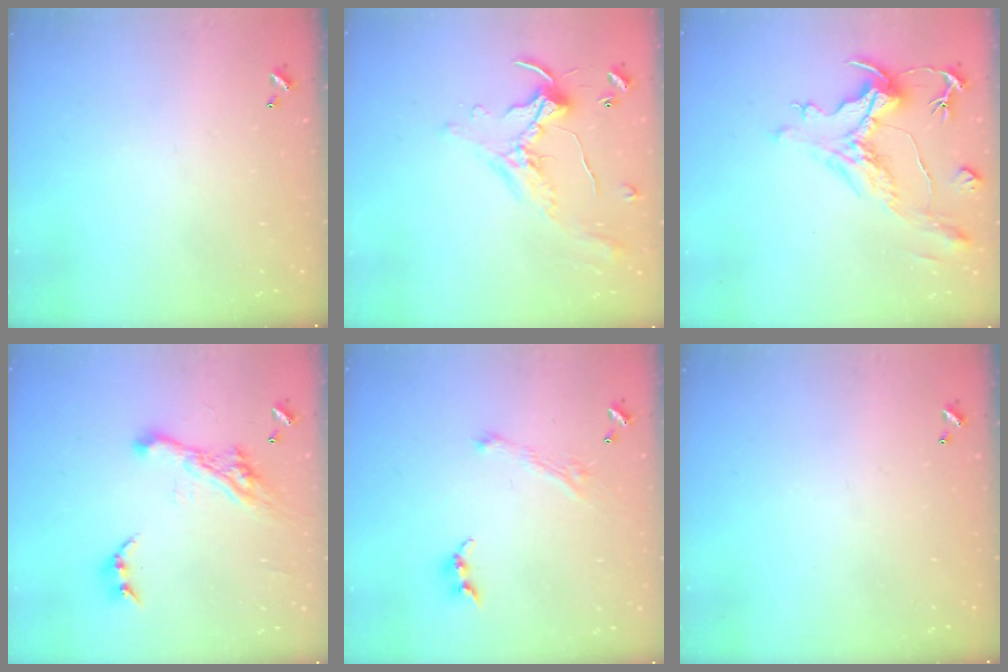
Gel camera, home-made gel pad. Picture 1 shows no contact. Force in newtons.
{"total": 1.1, "press": 1.0, "slide": 0.4}
{"total": 1.9, "press": 0.9, "slide": 1.6}
{"total": 11.2, "press": 11.1, "slide": 1.5}
{"total": 2.7, "press": 2.7, "slide": 0.4}
{"total": 0.0}